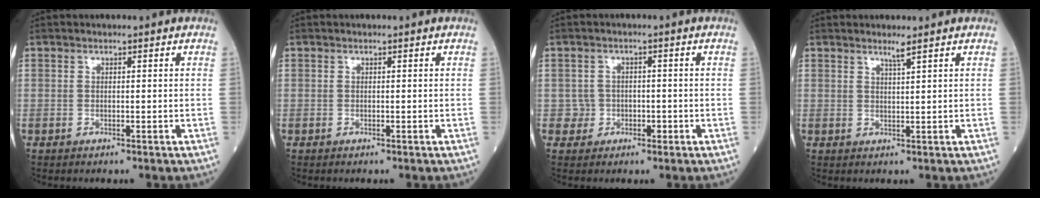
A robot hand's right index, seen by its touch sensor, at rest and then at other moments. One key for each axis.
{"total": 0.0}
{"total": 2.6, "fx": -0.8, "fy": 2.5, "fz": -0.1, "tx": 0.015, "ty": 0.011, "tz": -0.015}
{"total": 1.5, "fx": 1.1, "fy": -0.5, "fz": 0.8, "tx": -0.022, "ty": -0.007, "tz": 0.022}